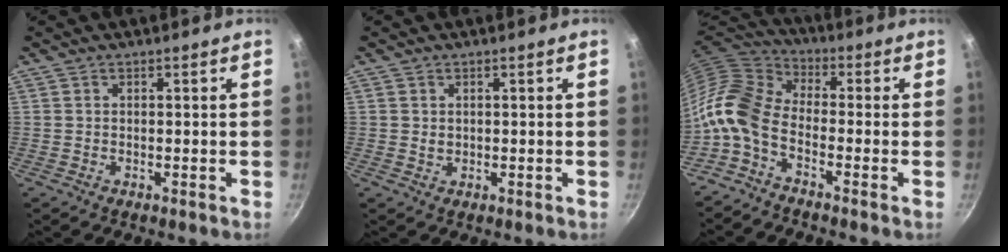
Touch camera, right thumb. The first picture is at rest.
{"total": 1.1, "force": [0.3, 1.0, 0.4], "torque": [-0.006, 0.000, 0.006]}
{"total": 11.7, "force": [-3.9, 6.7, 8.8], "torque": [-0.174, 0.048, -0.105]}